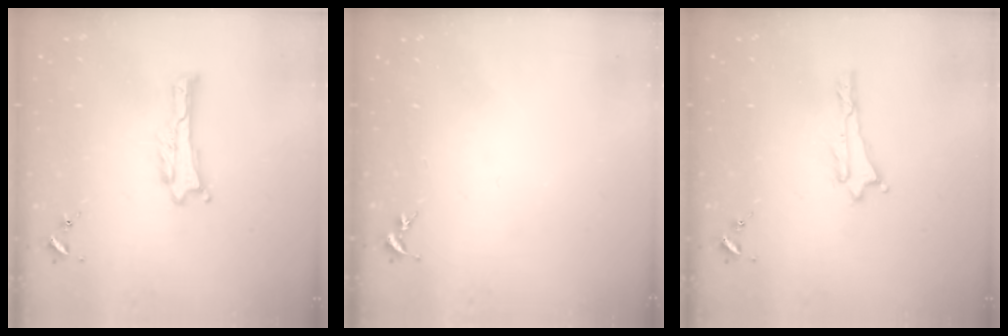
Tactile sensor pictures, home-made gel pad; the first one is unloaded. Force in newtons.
{"total": 0.0}
{"total": 0.0}